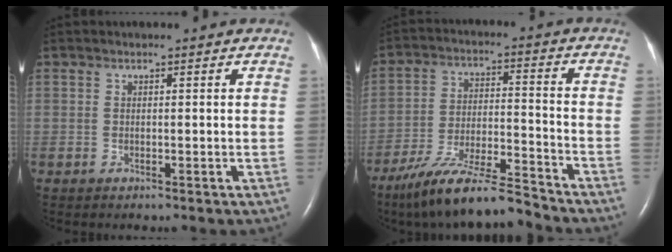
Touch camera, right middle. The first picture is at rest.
{"total": 13.0, "force": [-11.3, 0.7, 6.4], "torque": [-0.113, -0.008, -0.200]}